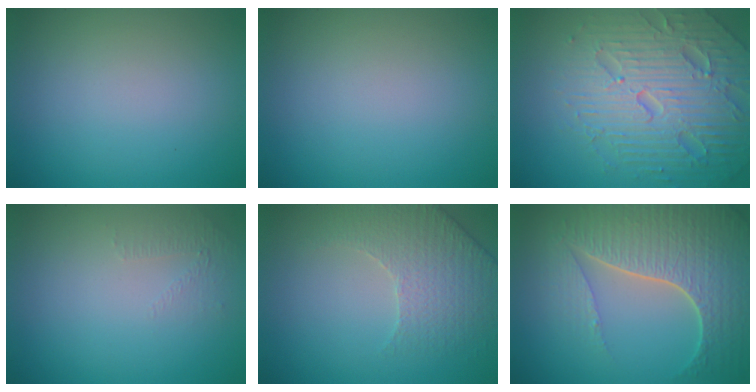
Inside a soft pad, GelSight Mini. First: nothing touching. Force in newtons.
{"total": 0.0}
{"total": 7.4, "press": 7.3, "slide": 1.5}
{"total": 0.9, "press": 0.4, "slide": 0.8}
{"total": 2.6, "press": 2.4, "slide": 1.0}
{"total": 7.7, "press": 5.6, "slide": 5.3}